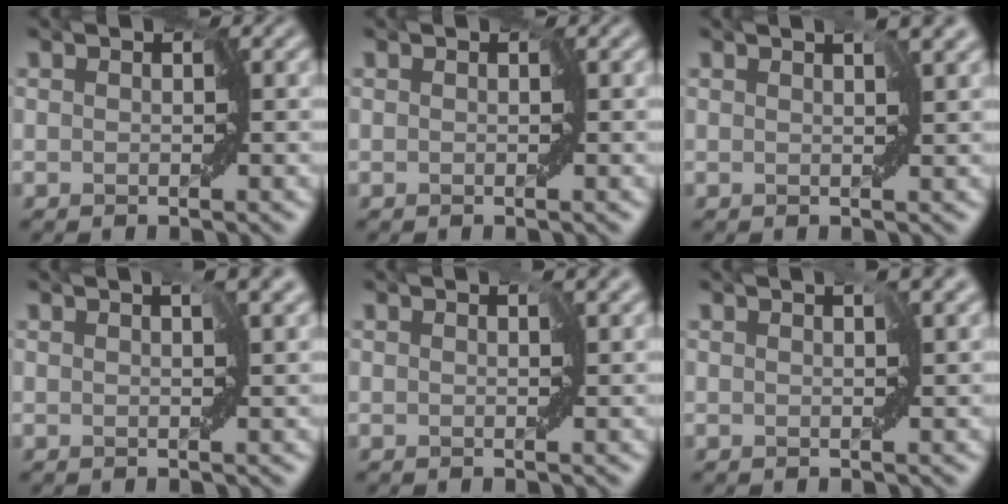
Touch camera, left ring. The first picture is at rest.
{"total": 0.0}
{"total": 2.3, "force": [1.2, 0.6, 1.9], "torque": [-0.028, 0.005, 0.021]}
{"total": 2.4, "force": [1.1, 0.6, 2.0], "torque": [-0.031, 0.006, 0.020]}
{"total": 1.3, "force": [0.7, 0.4, 1.0], "torque": [-0.013, 0.004, 0.012]}
{"total": 1.8, "force": [0.9, 0.4, 1.5], "torque": [-0.023, 0.006, 0.017]}